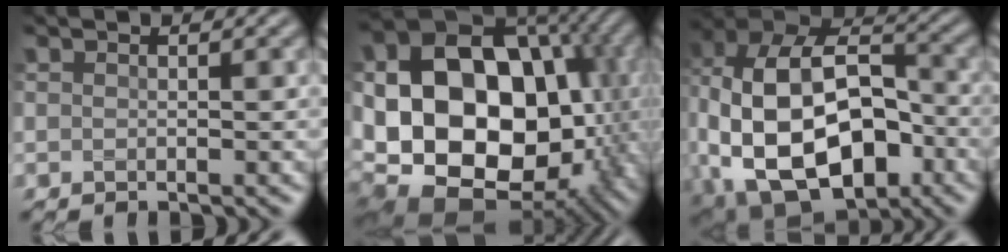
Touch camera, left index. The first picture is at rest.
{"total": 22.4, "force": [-0.8, 17.0, 14.4], "torque": [-0.243, -0.009, -0.018]}
{"total": 17.4, "force": [-2.8, 12.0, 12.2], "torque": [-0.245, -0.021, 0.001]}